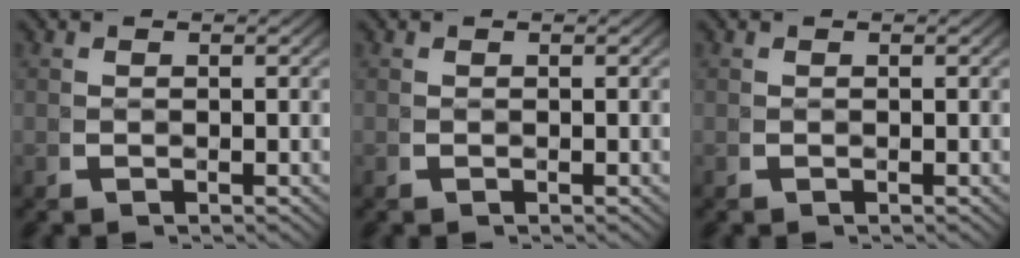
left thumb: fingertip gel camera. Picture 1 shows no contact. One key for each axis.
{"total": 0.0}
{"total": 0.0}